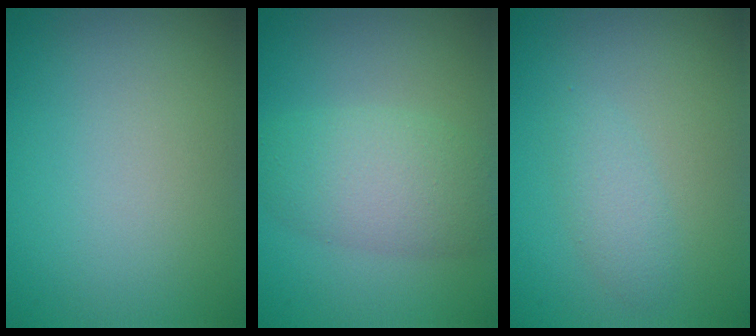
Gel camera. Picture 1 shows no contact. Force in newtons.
{"total": 4.7, "press": 4.7, "slide": 0.1}
{"total": 1.7, "press": 1.7, "slide": 0.0}